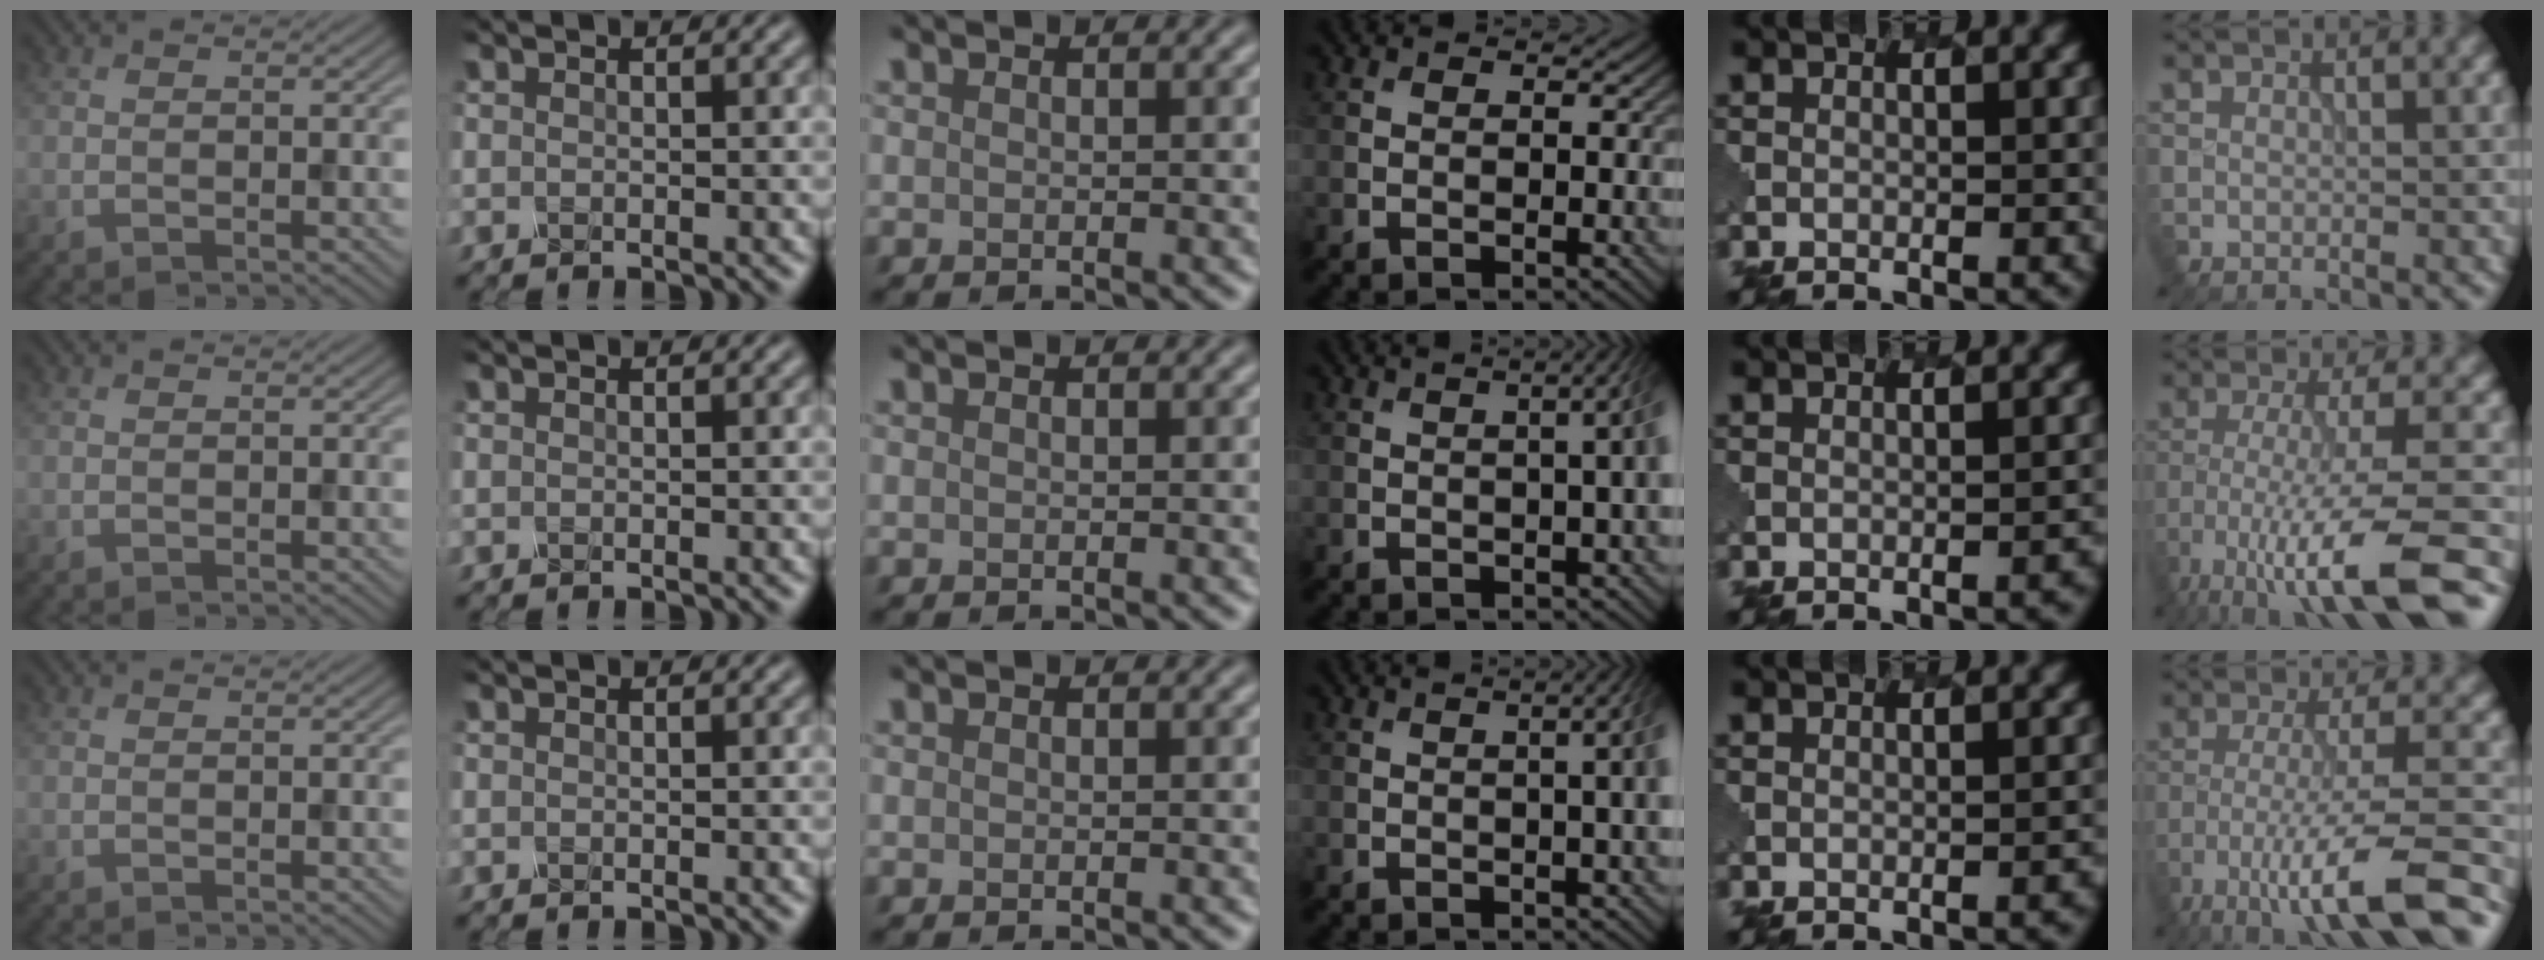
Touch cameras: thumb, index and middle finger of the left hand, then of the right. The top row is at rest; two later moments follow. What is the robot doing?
{"motion": "pour", "object": "mug"}